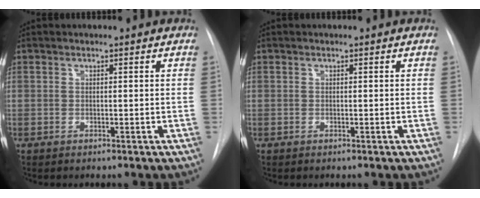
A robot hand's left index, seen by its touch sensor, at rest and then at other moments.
{"total": 0.0}